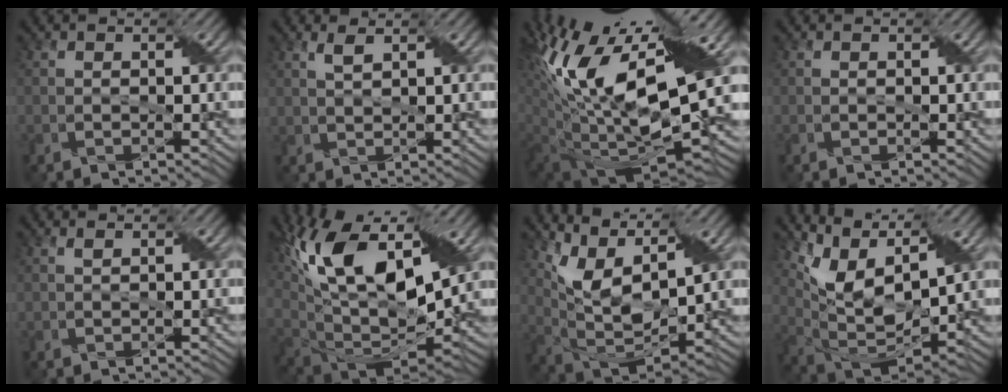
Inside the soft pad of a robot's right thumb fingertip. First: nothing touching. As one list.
[{"total": 1.7, "force": [1.1, 0.4, 1.3], "torque": [-0.037, 0.002, 0.024]}, {"total": 18.0, "force": [6.5, 8.3, 14.6], "torque": [-0.277, 0.009, 0.114]}, {"total": 0.0}, {"total": 0.6, "force": [0.5, 0.2, 0.4], "torque": [-0.015, 0.003, 0.010]}, {"total": 19.7, "force": [8.2, 9.0, 15.5], "torque": [-0.318, 0.029, 0.138]}, {"total": 10.9, "force": [5.5, 4.7, 8.1], "torque": [-0.182, 0.002, 0.107]}, {"total": 12.6, "force": [6.2, 5.7, 9.4], "torque": [-0.211, 0.011, 0.117]}]